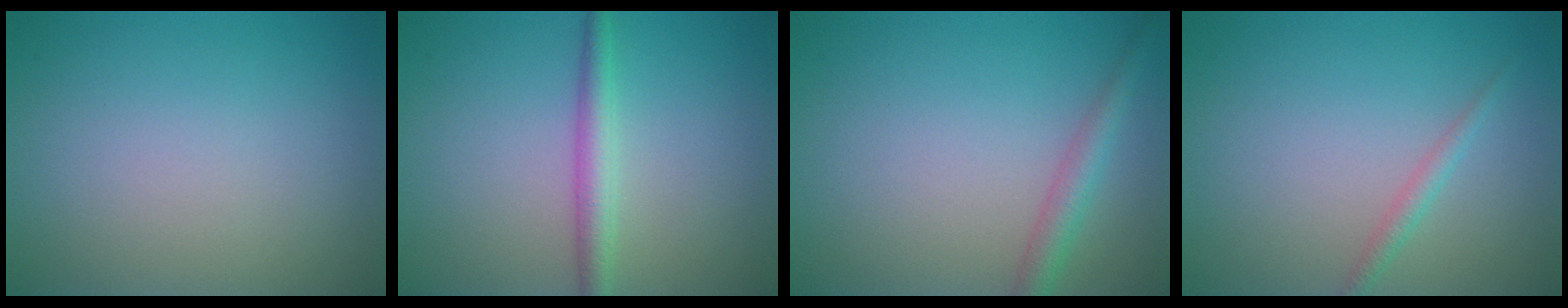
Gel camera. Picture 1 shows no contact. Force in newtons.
{"total": 2.5, "press": 2.5, "slide": 0.0}
{"total": 2.4, "press": 2.4, "slide": 0.1}
{"total": 1.2, "press": 1.2, "slide": 0.0}